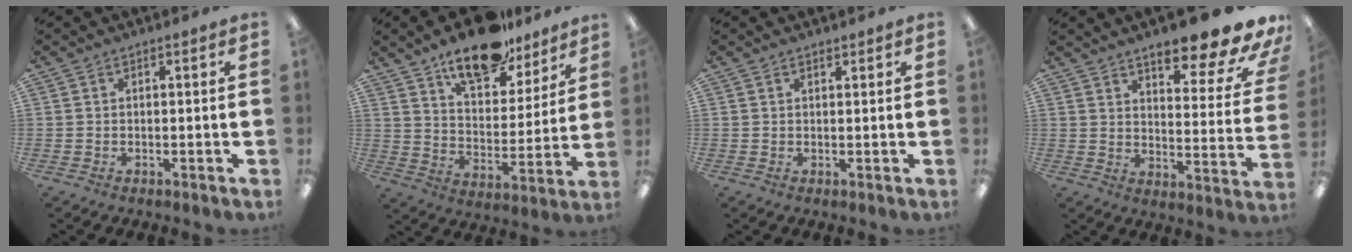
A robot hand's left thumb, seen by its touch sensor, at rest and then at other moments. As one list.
[{"total": 16.9, "force": [13.0, 7.2, 8.1], "torque": [-0.121, -0.075, 0.224]}, {"total": 1.0, "force": [0.9, 0.4, 0.2], "torque": [0.003, -0.004, 0.016]}, {"total": 15.0, "force": [11.8, 3.2, 8.6], "torque": [-0.111, -0.092, 0.190]}]